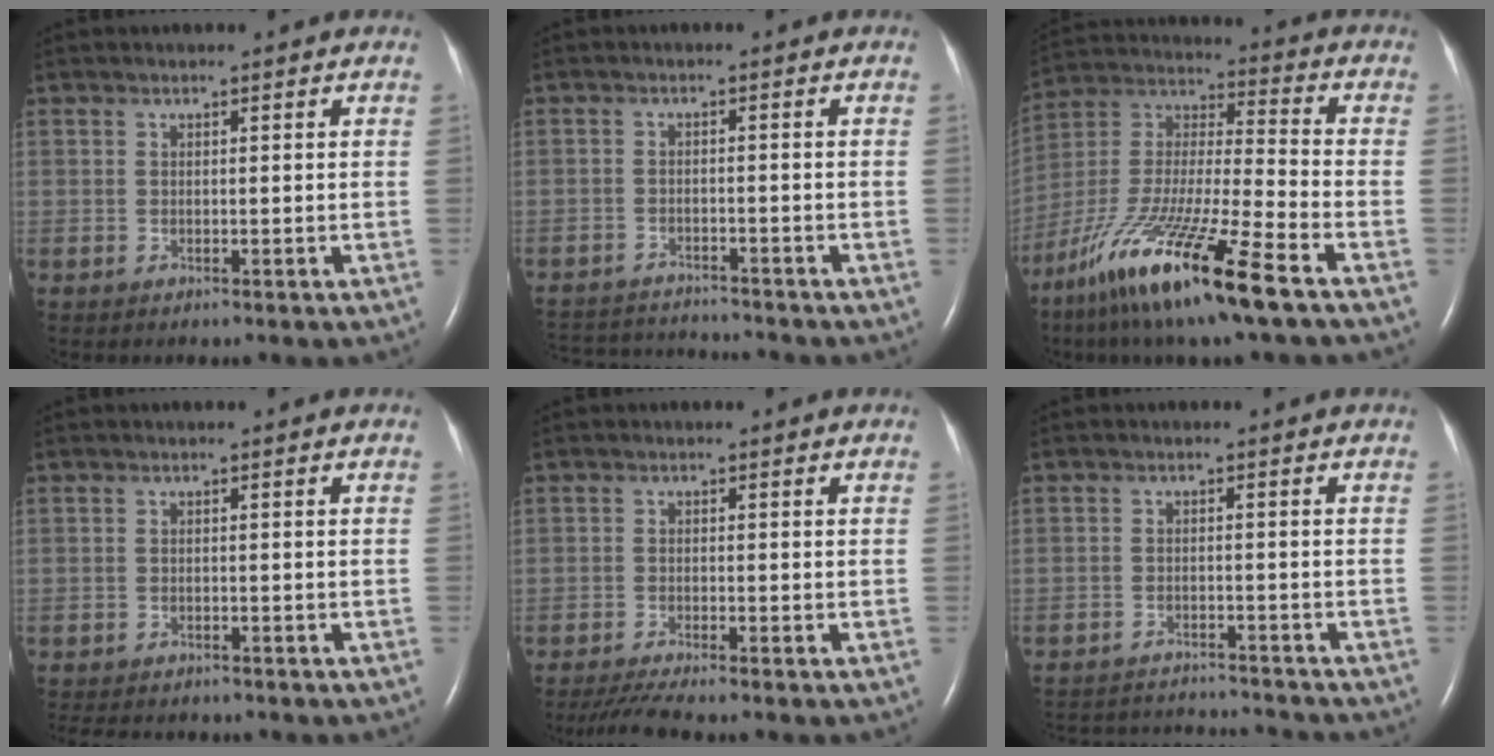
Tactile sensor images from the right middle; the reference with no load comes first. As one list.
[{"total": 11.3, "force": [-10.9, 1.3, 2.7], "torque": [-0.061, -0.004, -0.163]}, {"total": 21.2, "force": [-12.7, 1.6, 16.8], "torque": [-0.353, -0.048, -0.233]}, {"total": 8.0, "force": [-7.0, 2.5, 2.9], "torque": [-0.048, -0.005, -0.095]}, {"total": 4.2, "force": [-3.6, -0.6, 2.0], "torque": [-0.040, -0.016, -0.066]}, {"total": 14.7, "force": [-14.1, 1.4, 3.7], "torque": [-0.082, -0.010, -0.195]}]